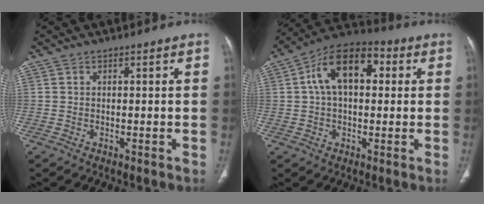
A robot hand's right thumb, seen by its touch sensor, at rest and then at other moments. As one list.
[{"total": 13.3, "force": [2.8, 8.0, 10.3], "torque": [-0.155, 0.029, 0.036]}]